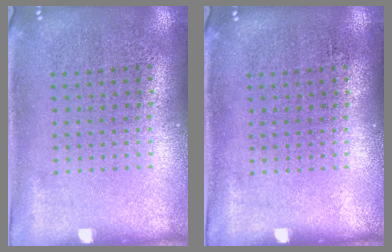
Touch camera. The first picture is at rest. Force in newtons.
{"total": 0.0}